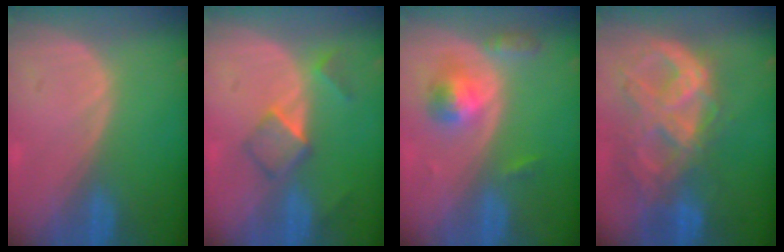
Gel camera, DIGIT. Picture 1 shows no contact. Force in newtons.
{"total": 5.3, "press": 4.7, "slide": 2.5}
{"total": 5.1, "press": 4.8, "slide": 1.9}
{"total": 10.8, "press": 9.1, "slide": 5.7}